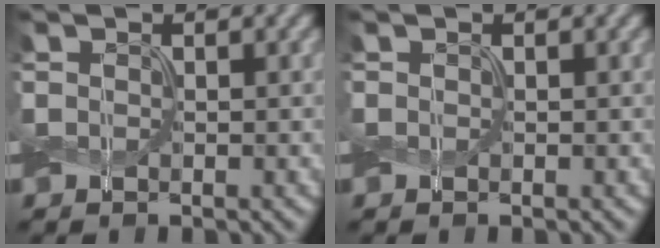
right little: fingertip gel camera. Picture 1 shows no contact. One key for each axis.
{"total": 0.0}